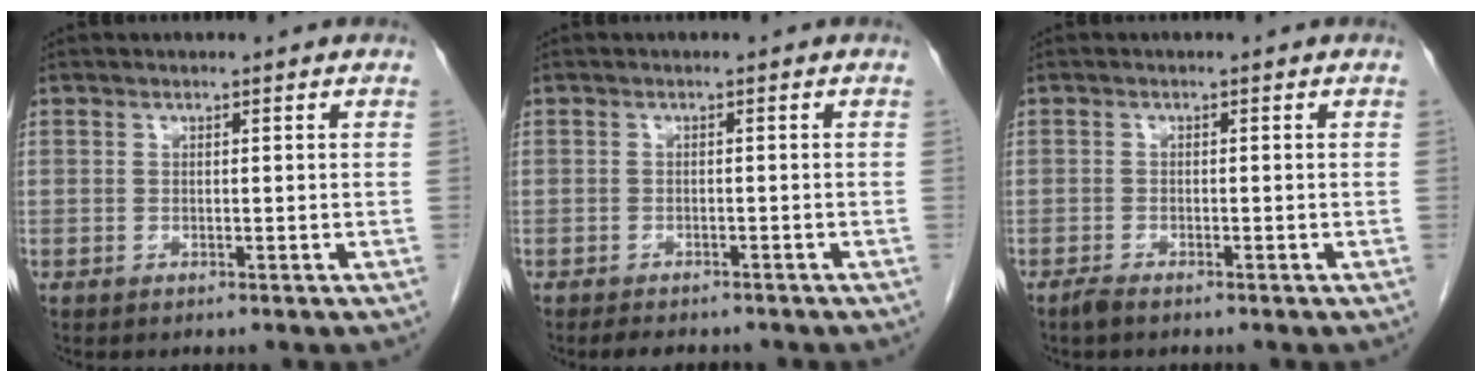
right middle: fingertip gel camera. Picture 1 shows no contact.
{"total": 4.7, "force": [-4.0, 1.7, 1.8], "torque": [-0.029, -0.006, -0.050]}
{"total": 1.6, "force": [-1.3, 0.4, 1.0], "torque": [-0.025, -0.003, -0.023]}